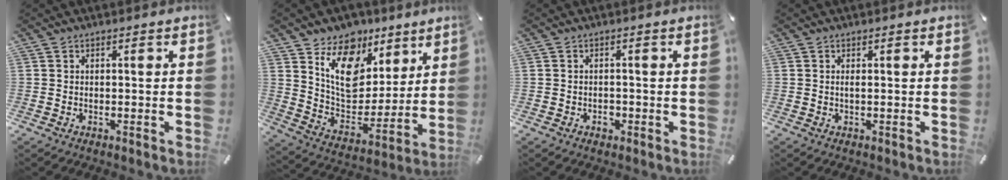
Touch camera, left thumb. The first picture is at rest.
{"total": 14.1, "force": [7.3, 10.8, 5.6], "torque": [-0.085, -0.055, 0.138]}
{"total": 1.9, "force": [-0.6, 1.5, 1.1], "torque": [-0.021, 0.002, -0.012]}
{"total": 1.1, "force": [0.1, 0.1, 1.0], "torque": [-0.021, -0.003, 0.001]}